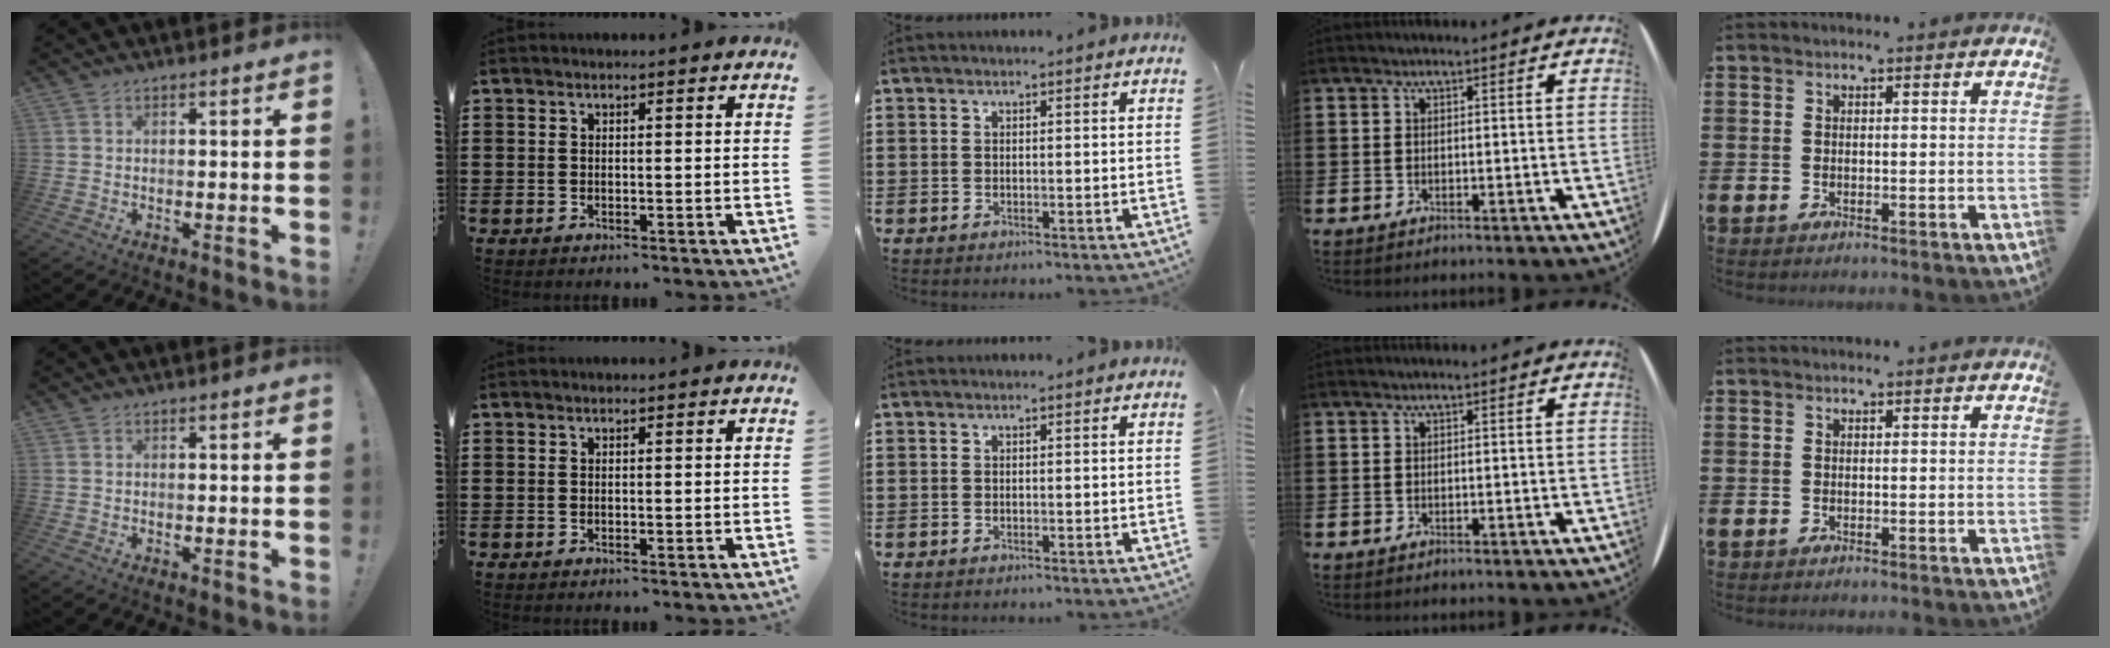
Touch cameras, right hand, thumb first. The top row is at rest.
{}